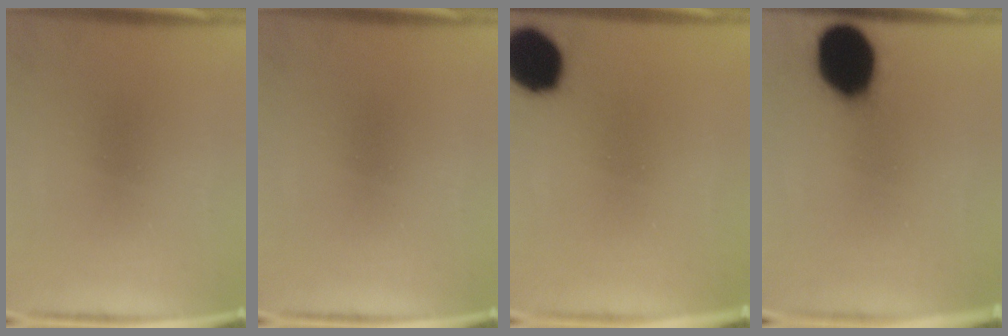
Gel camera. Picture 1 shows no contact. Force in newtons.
{"total": 0.0}
{"total": 13.4}
{"total": 16.8}